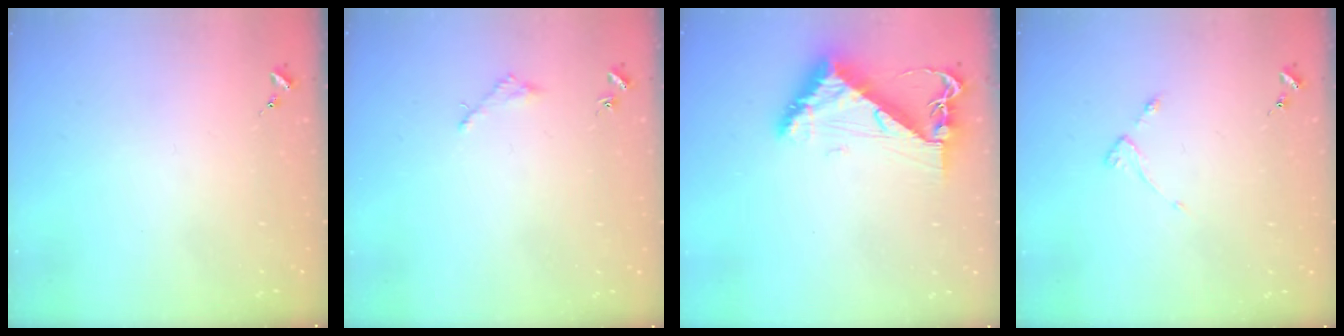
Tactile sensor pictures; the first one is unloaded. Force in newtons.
{"total": 1.6, "press": 1.6, "slide": 0.2}
{"total": 8.3, "press": 8.2, "slide": 1.0}
{"total": 2.8, "press": 2.7, "slide": 0.5}